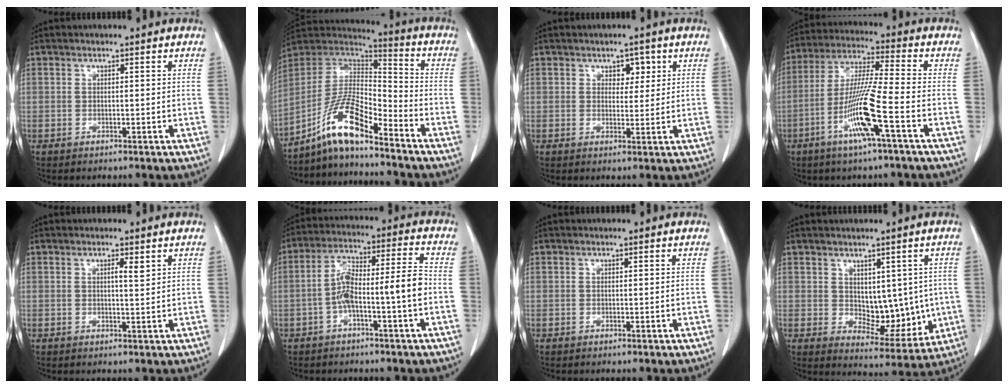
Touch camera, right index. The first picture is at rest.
{"total": 11.7, "force": [-8.4, 2.0, 7.9], "torque": [-0.158, 0.023, -0.156]}
{"total": 2.8, "force": [1.3, 1.8, 1.6], "torque": [-0.014, 0.003, 0.018]}
{"total": 11.8, "force": [-4.7, -0.5, 10.9], "torque": [-0.218, -0.008, -0.094]}
{"total": 1.5, "force": [0.8, 0.0, 1.3], "torque": [-0.023, -0.003, 0.011]}
{"total": 9.5, "force": [-2.6, 0.6, 9.1], "torque": [-0.164, 0.036, -0.046]}
{"total": 0.0}
{"total": 8.5, "force": [0.4, 5.1, 6.8], "torque": [-0.075, -0.002, 0.026]}